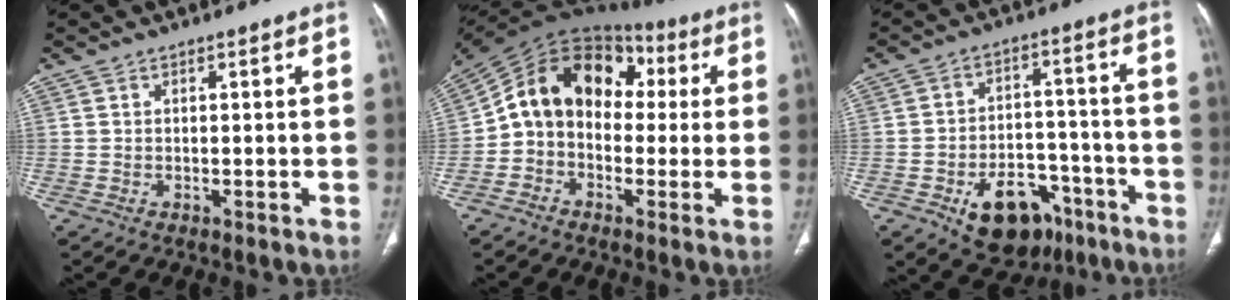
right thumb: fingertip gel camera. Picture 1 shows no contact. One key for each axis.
{"total": 16.2, "fx": 1.2, "fy": 12.2, "fz": 10.5, "tx": -0.147, "ty": 0.057, "tz": 0.007}
{"total": 14.1, "fx": -7.6, "fy": 9.0, "fz": 7.7, "tx": -0.077, "ty": 0.053, "tz": -0.103}